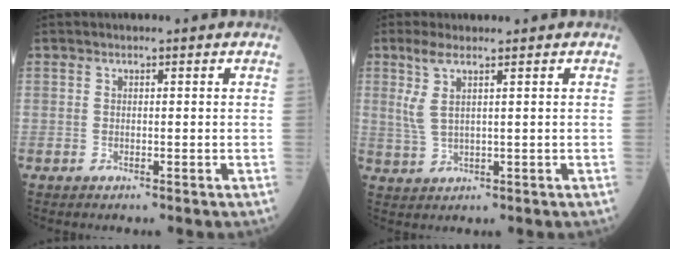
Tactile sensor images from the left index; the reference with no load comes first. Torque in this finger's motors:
{"motor_torque": [0.51, -0.42, 0.36, 0.12]}